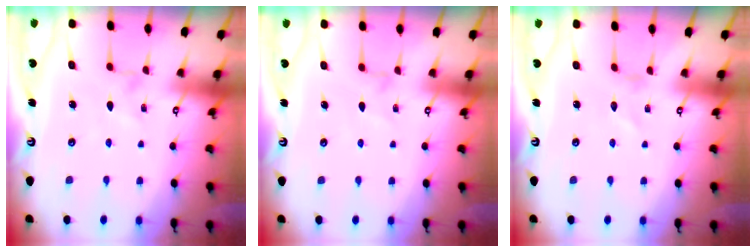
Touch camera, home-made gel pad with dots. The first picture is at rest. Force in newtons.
{"total": 1.5, "press": 1.4, "slide": 0.3}
{"total": 0.0}